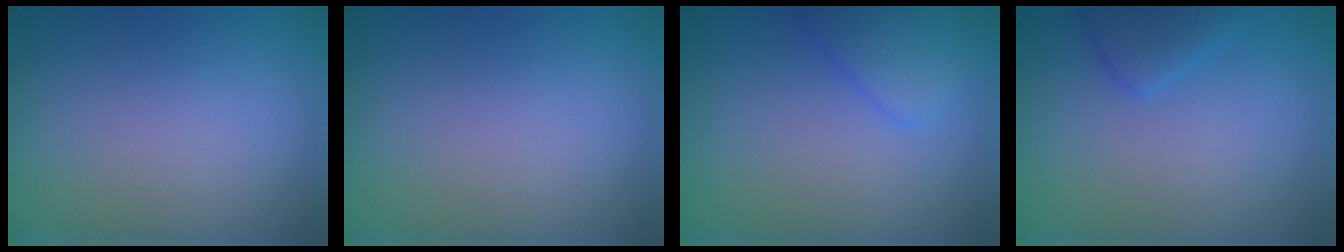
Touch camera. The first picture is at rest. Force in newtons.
{"total": 0.0}
{"total": 2.4, "press": 2.4, "slide": 0.1}
{"total": 2.0, "press": 2.0, "slide": 0.1}